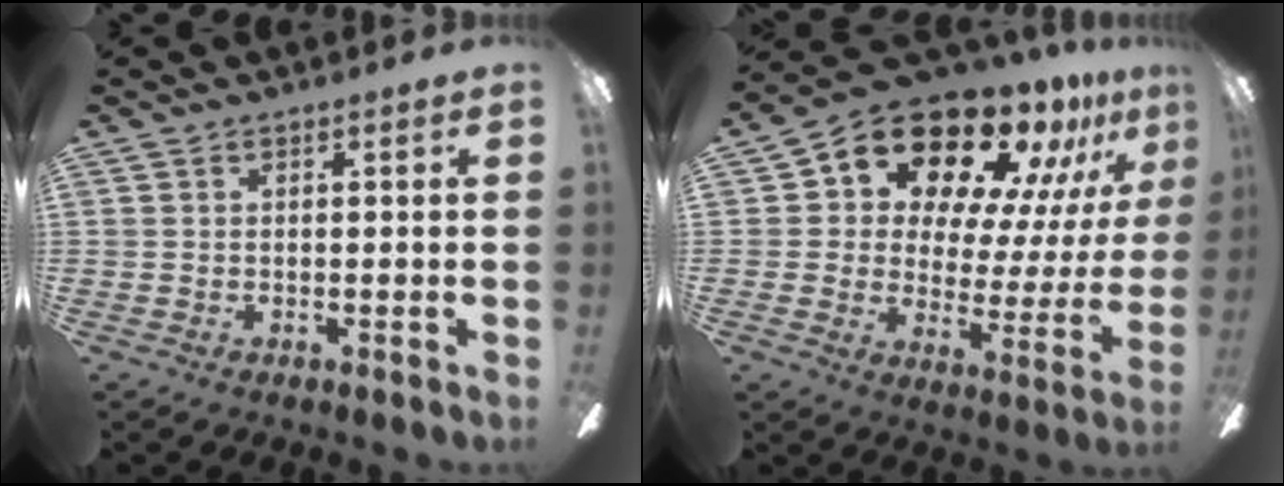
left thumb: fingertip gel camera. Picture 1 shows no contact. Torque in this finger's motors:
{"motor_torque": [0.45, 0.84, 1.41, -1.36, 0.11]}